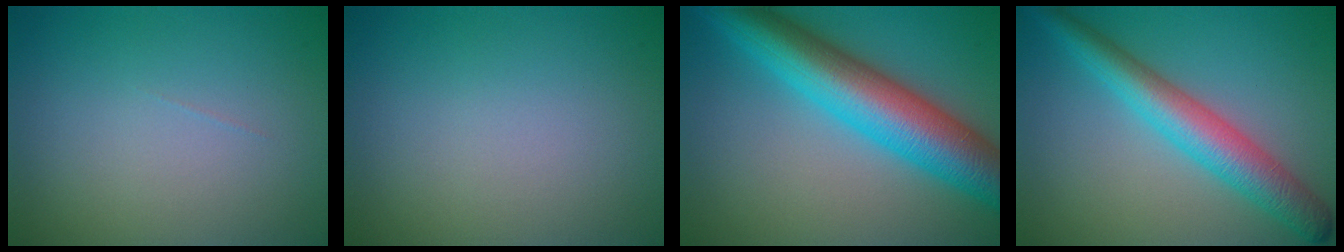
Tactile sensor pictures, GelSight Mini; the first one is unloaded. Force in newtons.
{"total": 0.0}
{"total": 10.3, "press": 10.3, "slide": 0.2}
{"total": 5.8, "press": 5.8, "slide": 0.1}